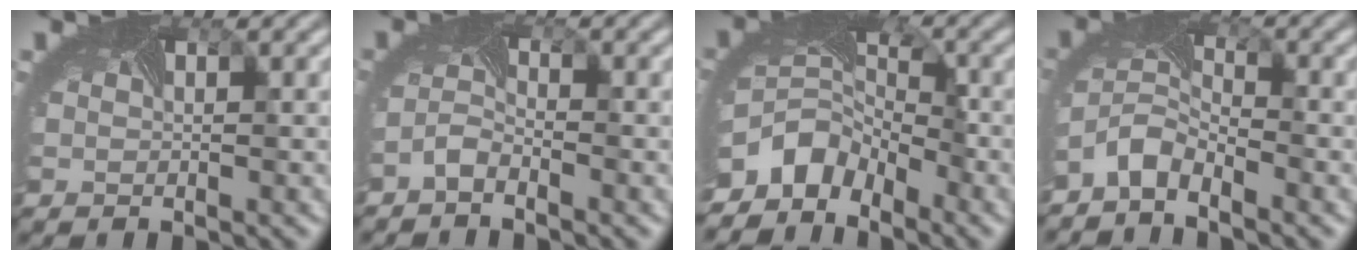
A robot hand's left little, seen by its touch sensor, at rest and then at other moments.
{"total": 1.7, "force": [-1.7, 0.2, 0.4], "torque": [-0.020, 0.000, -0.038]}
{"total": 5.9, "force": [-4.4, 3.4, 1.9], "torque": [-0.035, -0.013, -0.085]}
{"total": 3.5, "force": [-3.1, 1.2, 1.1], "torque": [-0.036, -0.007, -0.072]}